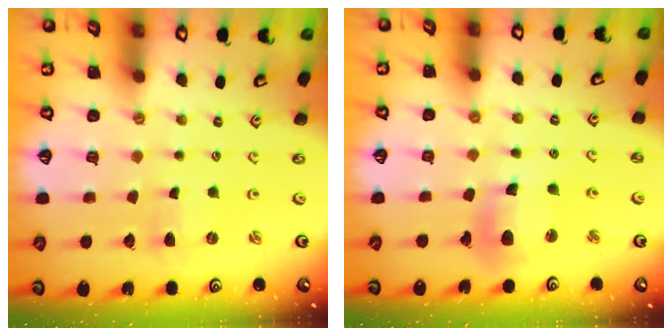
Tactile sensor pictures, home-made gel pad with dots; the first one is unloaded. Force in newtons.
{"total": 11.6, "press": 11.5, "slide": 1.5}